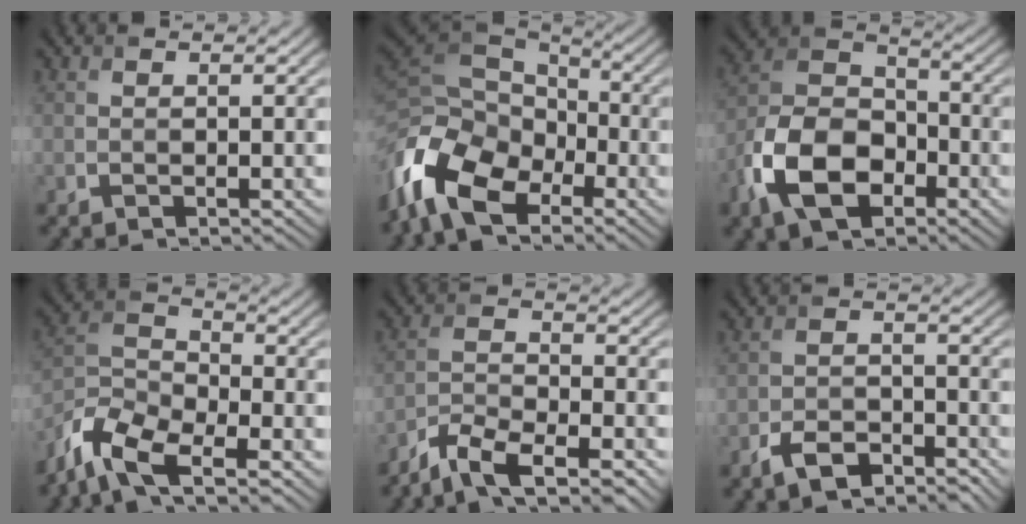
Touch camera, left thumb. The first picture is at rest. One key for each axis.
{"total": 14.6, "fx": -7.2, "fy": 8.8, "fz": 9.2, "tx": -0.242, "ty": -0.042, "tz": -0.140}
{"total": 12.4, "fx": -5.9, "fy": 7.7, "fz": 7.9, "tx": -0.180, "ty": -0.010, "tz": -0.129}
{"total": 9.3, "fx": -6.7, "fy": 3.3, "fz": 5.5, "tx": -0.123, "ty": -0.008, "tz": -0.151}
{"total": 6.7, "fx": -5.2, "fy": 1.8, "fz": 3.9, "tx": -0.080, "ty": -0.006, "tz": -0.107}
{"total": 4.6, "fx": -3.4, "fy": 2.1, "fz": 2.2, "tx": -0.040, "ty": -0.002, "tz": -0.068}